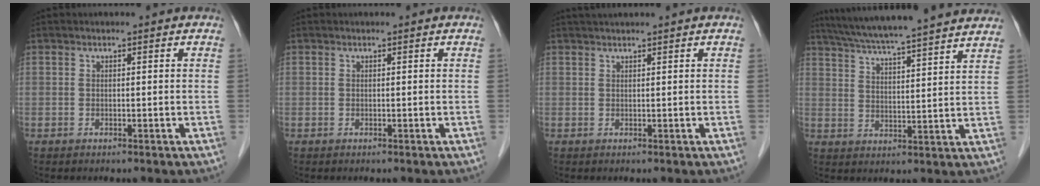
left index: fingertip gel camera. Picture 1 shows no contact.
{"total": 0.0}
{"total": 2.5, "force": [2.2, -0.4, 1.1], "torque": [-0.011, 0.024, 0.043]}
{"total": 21.6, "force": [19.0, 0.0, 10.2], "torque": [-0.172, 0.017, 0.263]}